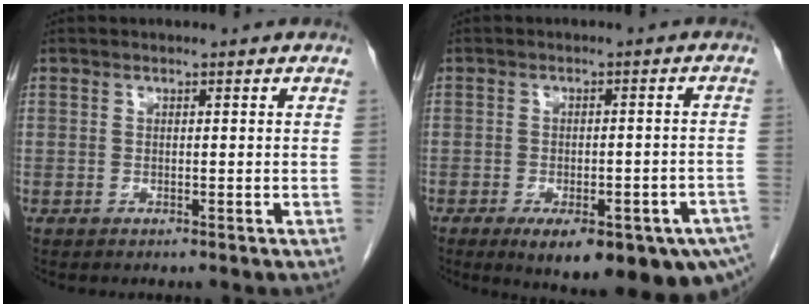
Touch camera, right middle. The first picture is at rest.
{"total": 18.3, "force": [-11.4, 5.3, 13.3], "torque": [-0.121, -0.008, -0.137]}